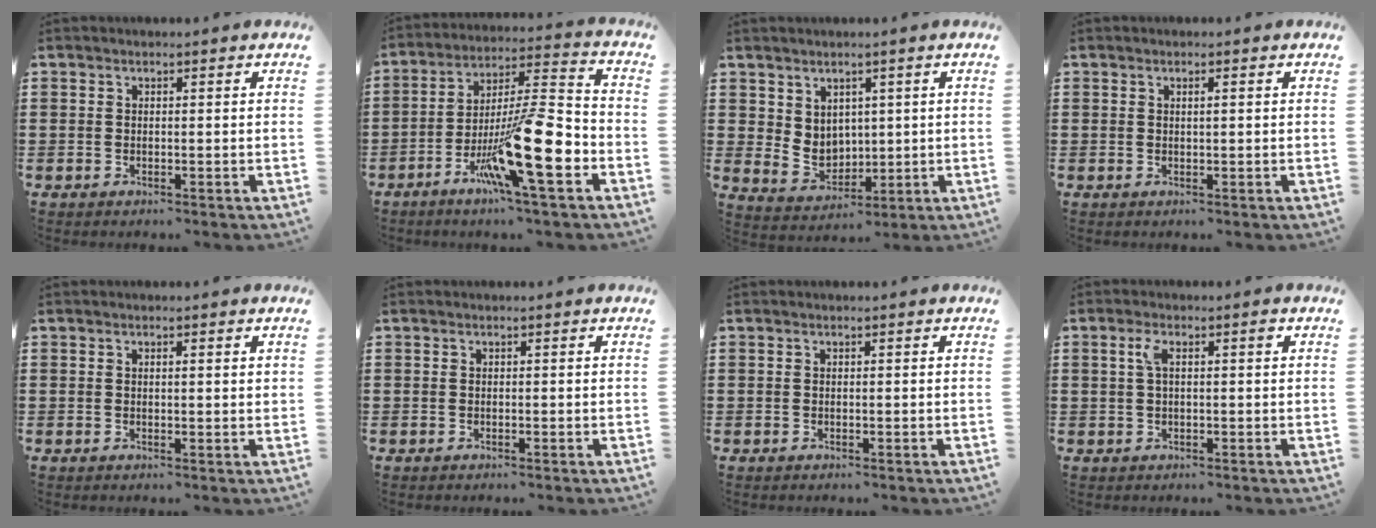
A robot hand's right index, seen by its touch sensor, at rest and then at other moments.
{"total": 17.4, "force": [-7.2, 3.4, 15.5], "torque": [-0.282, -0.005, -0.120]}
{"total": 4.6, "force": [2.3, 3.7, 1.5], "torque": [-0.037, -0.003, 0.043]}
{"total": 0.9, "force": [0.3, 0.1, 0.8], "torque": [-0.016, 0.000, 0.004]}
{"total": 0.7, "force": [0.3, 0.0, 0.6], "torque": [-0.013, 0.000, 0.006]}
{"total": 0.0}
{"total": 0.0}
{"total": 3.0, "force": [0.8, 0.7, 2.8], "torque": [-0.048, 0.005, 0.009]}